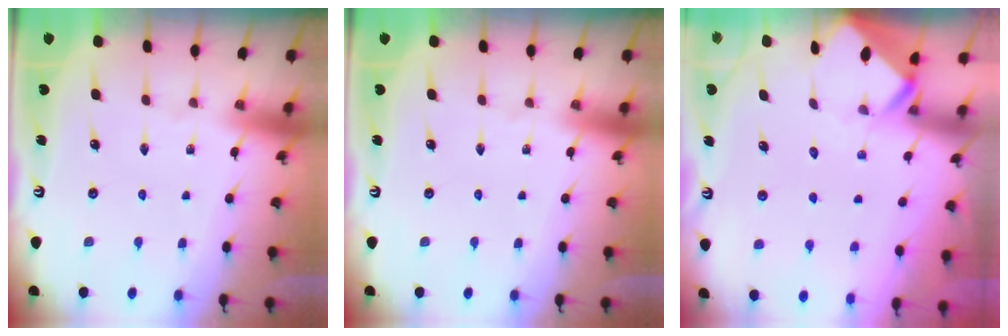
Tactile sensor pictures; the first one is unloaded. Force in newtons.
{"total": 0.0}
{"total": 2.9, "press": 2.9, "slide": 0.3}